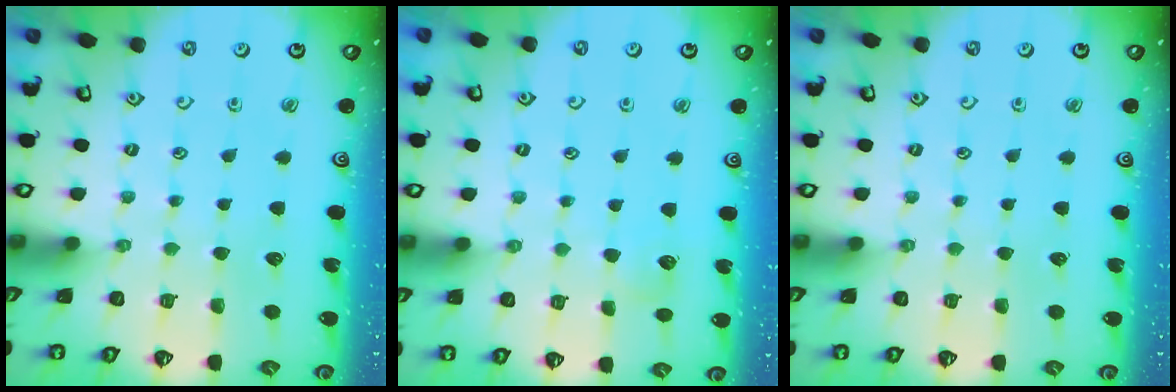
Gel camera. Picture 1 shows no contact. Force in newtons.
{"total": 5.6, "press": 5.6, "slide": 0.6}
{"total": 0.0}